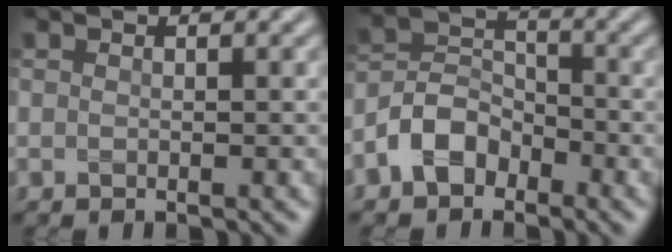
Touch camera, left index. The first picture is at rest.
{"total": 4.0, "force": [-2.5, 2.6, 1.7], "torque": [-0.033, 0.013, -0.058]}